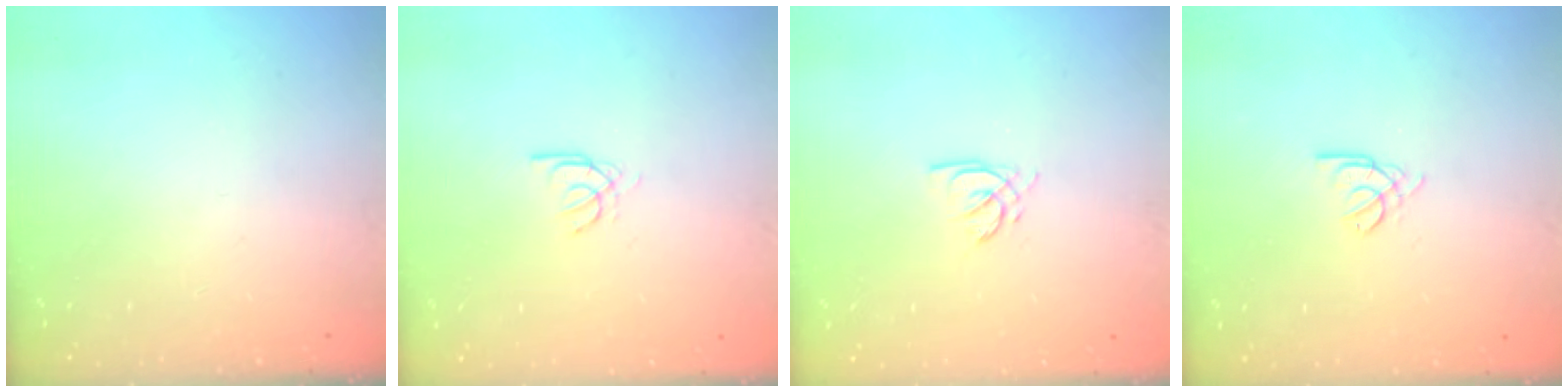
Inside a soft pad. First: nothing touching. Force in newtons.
{"total": 2.4, "press": 2.4, "slide": 0.3}
{"total": 2.6, "press": 2.6, "slide": 0.2}
{"total": 2.2, "press": 2.1, "slide": 0.6}